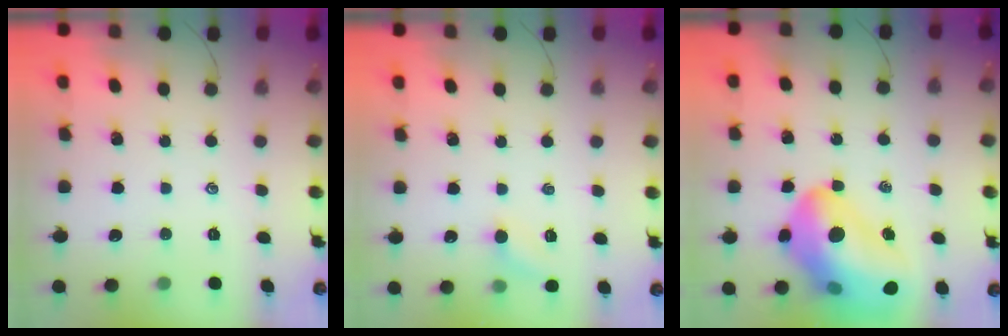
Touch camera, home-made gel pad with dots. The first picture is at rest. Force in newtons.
{"total": 5.7, "press": 5.4, "slide": 1.8}
{"total": 26.0, "press": 25.3, "slide": 5.6}